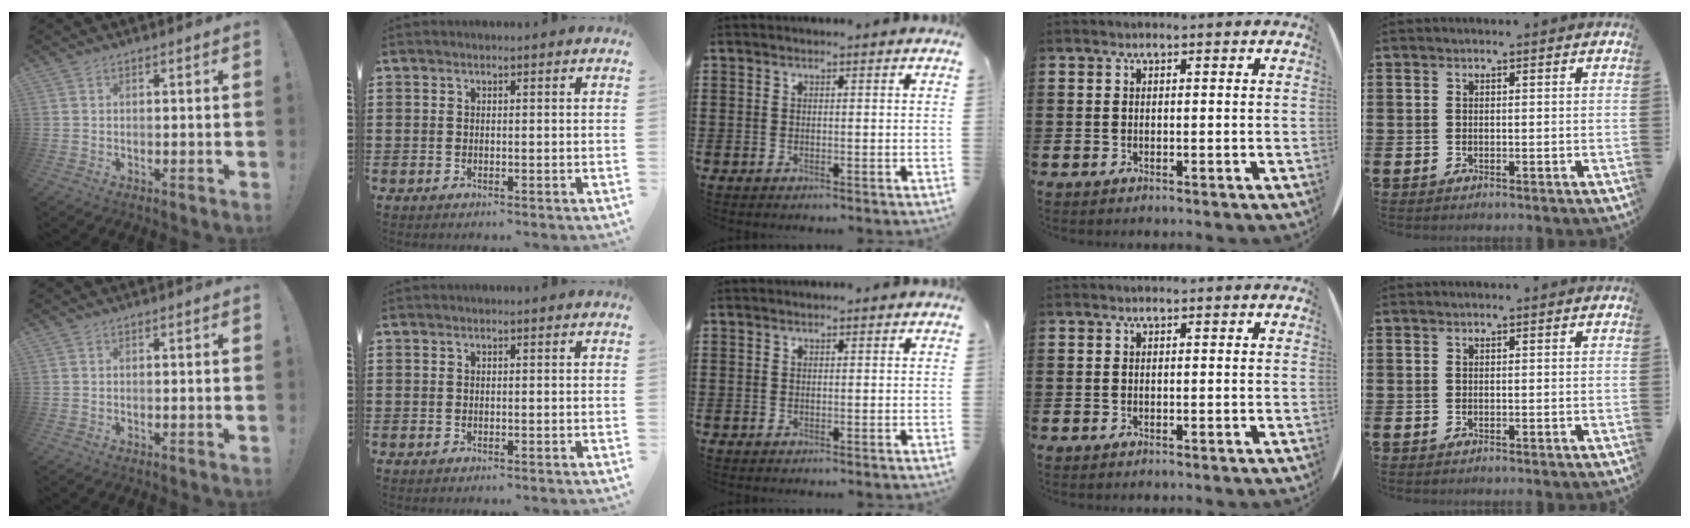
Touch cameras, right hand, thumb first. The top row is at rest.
{}